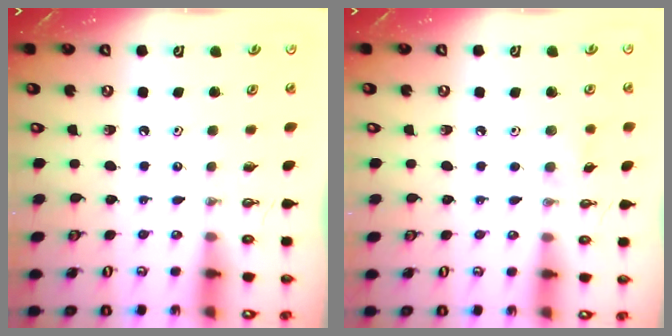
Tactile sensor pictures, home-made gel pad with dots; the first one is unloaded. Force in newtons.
{"total": 6.3, "press": 5.9, "slide": 2.1}